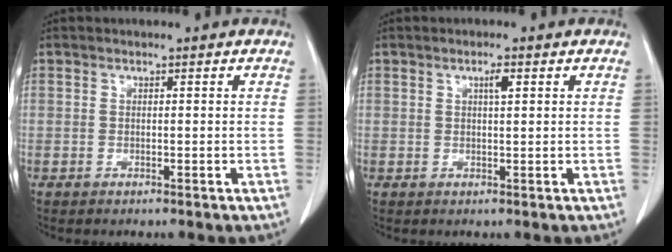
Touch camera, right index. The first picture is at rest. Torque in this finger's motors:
{"motor_torque": [0.04, 0.00, 0.00, 0.02]}